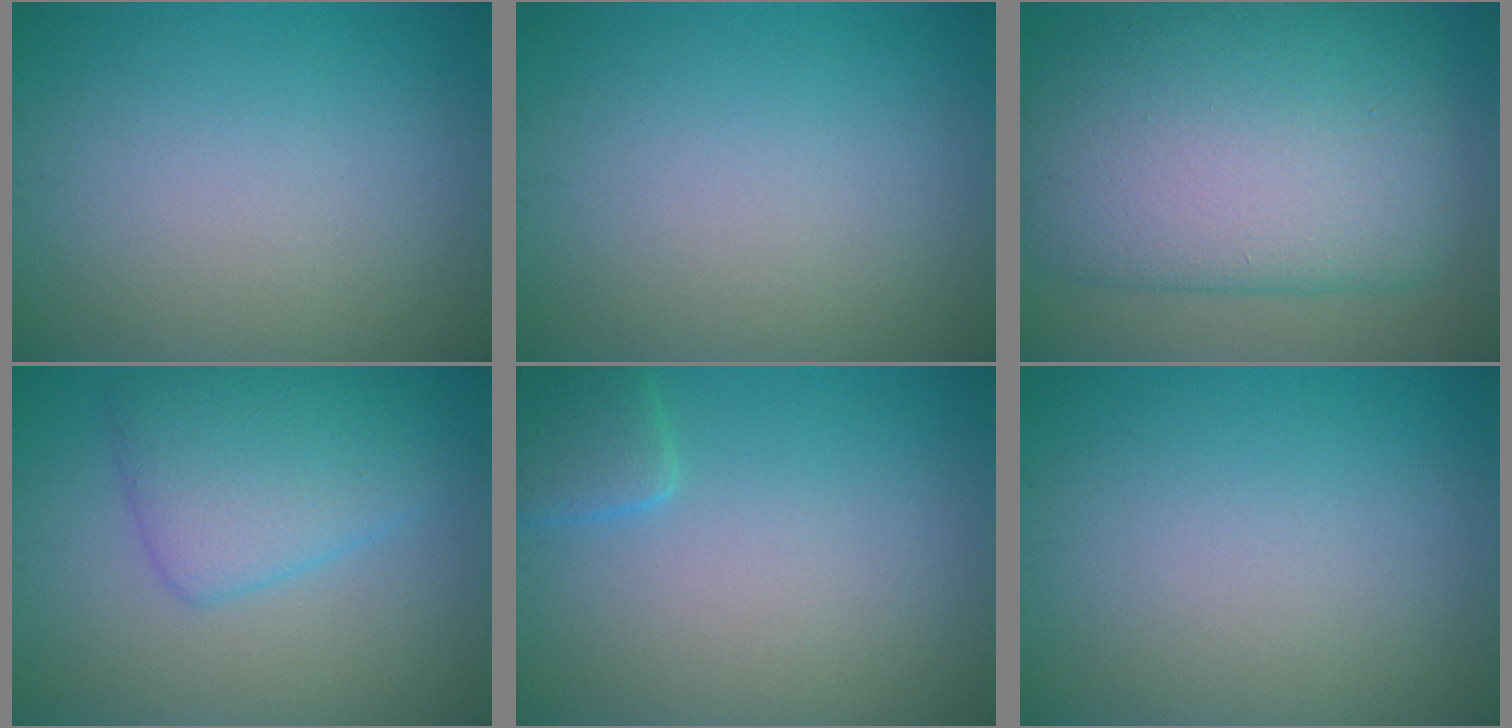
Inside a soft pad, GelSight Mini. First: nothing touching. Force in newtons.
{"total": 0.0}
{"total": 13.2, "press": 13.2, "slide": 0.8}
{"total": 5.4, "press": 5.4, "slide": 0.1}
{"total": 2.4, "press": 2.4, "slide": 0.1}
{"total": 0.0}